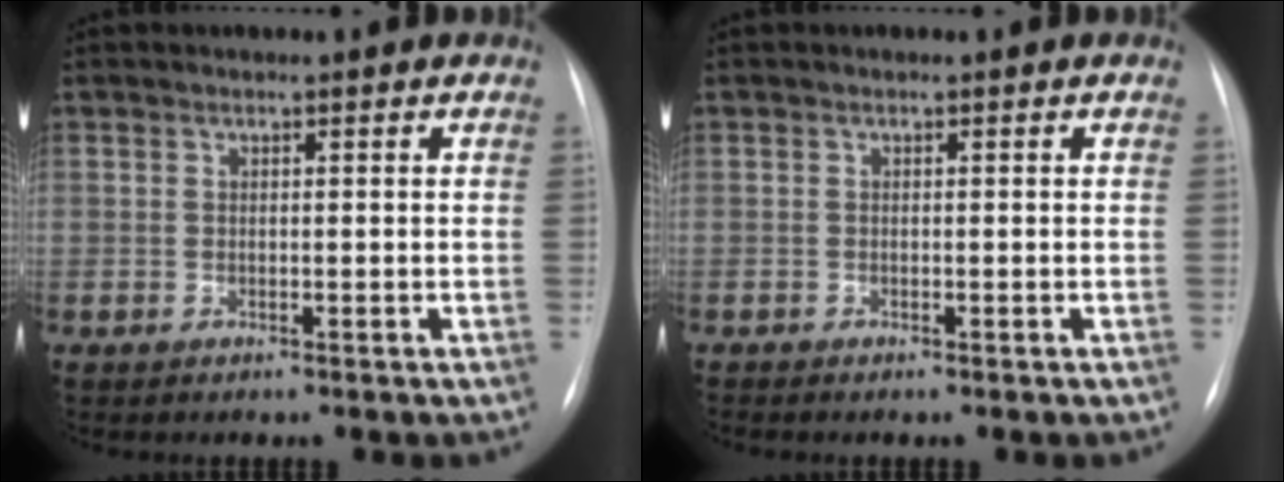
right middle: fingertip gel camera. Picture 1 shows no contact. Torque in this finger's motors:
{"motor_torque": [0.69, -0.77, 0.00, -0.01]}